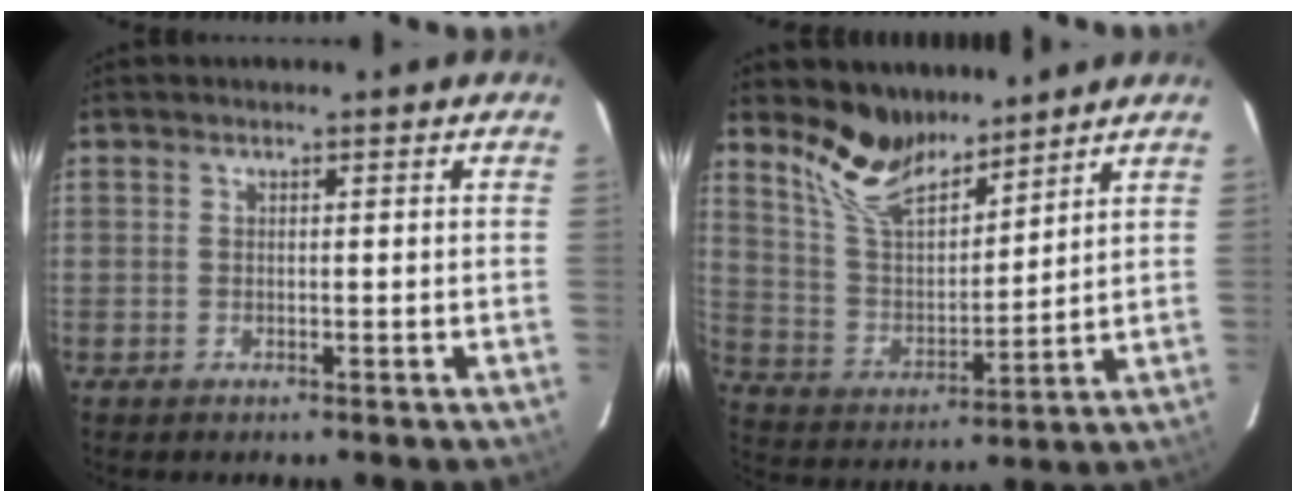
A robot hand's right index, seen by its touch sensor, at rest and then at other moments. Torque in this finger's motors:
{"motor_torque": [0.00, 0.68, 0.33, 0.08]}